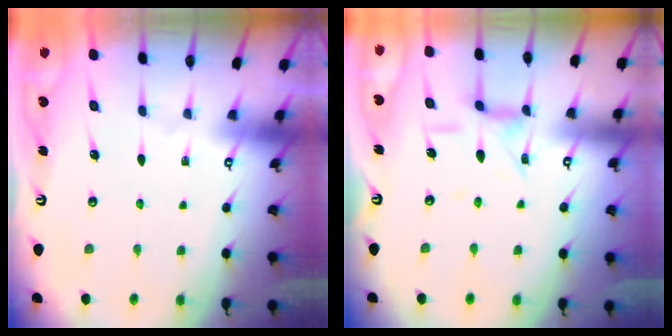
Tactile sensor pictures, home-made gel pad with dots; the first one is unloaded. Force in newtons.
{"total": 6.7, "press": 6.7, "slide": 0.4}